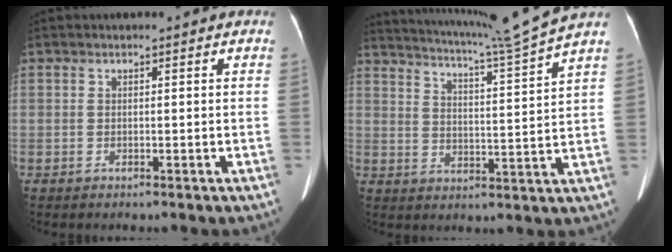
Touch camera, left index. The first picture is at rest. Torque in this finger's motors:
{"motor_torque": [-0.26, -0.59, -0.02, 0.02]}